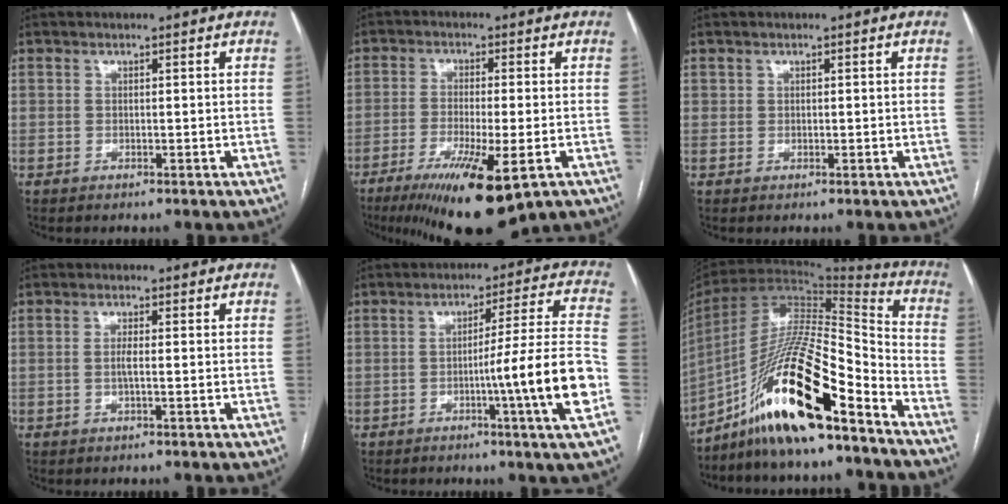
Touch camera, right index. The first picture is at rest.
{"total": 14.2, "force": [-7.8, 2.4, 11.6], "torque": [-0.173, -0.036, -0.119]}
{"total": 0.6, "force": [0.3, 0.5, 0.0], "torque": [0.010, 0.002, 0.004]}
{"total": 1.6, "force": [-0.1, 0.1, 1.6], "torque": [-0.032, 0.001, 0.000]}
{"total": 13.1, "force": [-3.9, -2.1, 12.4], "torque": [-0.181, -0.005, -0.065]}
{"total": 20.3, "force": [-12.9, 3.0, 15.4], "torque": [-0.302, -0.004, -0.231]}